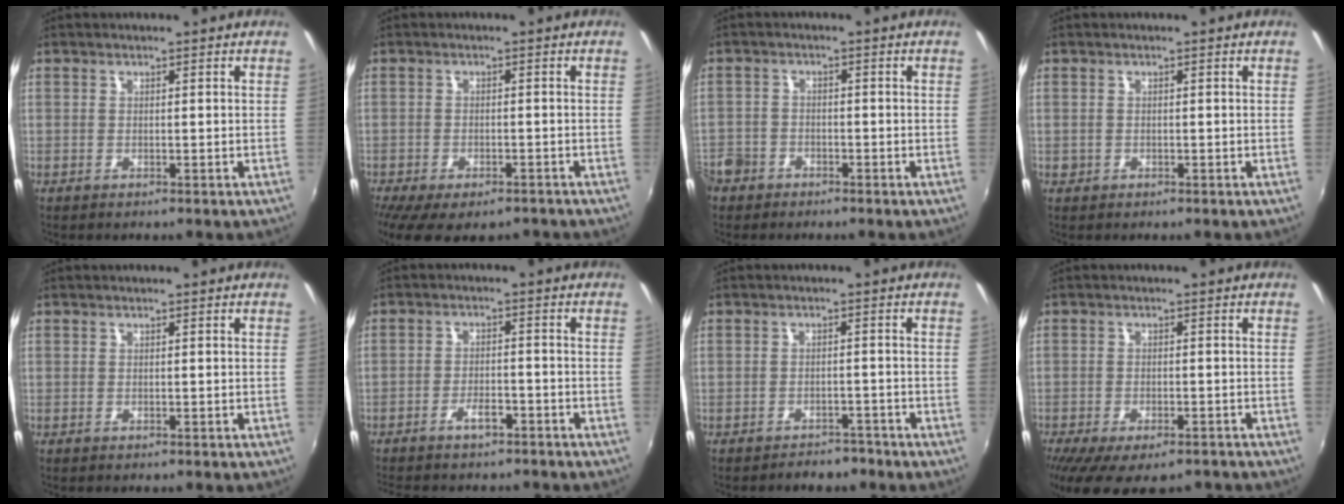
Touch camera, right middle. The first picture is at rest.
{"total": 10.7, "force": [-7.9, 4.0, 6.0], "torque": [-0.130, -0.041, -0.117]}
{"total": 7.1, "force": [-4.3, 5.4, 1.6], "torque": [-0.056, 0.013, -0.079]}
{"total": 0.9, "force": [-0.3, 0.8, 0.1], "torque": [-0.002, -0.004, -0.005]}
{"total": 0.0}
{"total": 5.0, "force": [-4.0, 1.7, 2.4], "torque": [-0.059, 0.006, -0.063]}
{"total": 4.7, "force": [-4.1, 2.1, 1.0], "torque": [-0.027, 0.002, -0.051]}
{"total": 11.8, "force": [-8.4, 4.4, 6.9], "torque": [-0.147, -0.044, -0.125]}